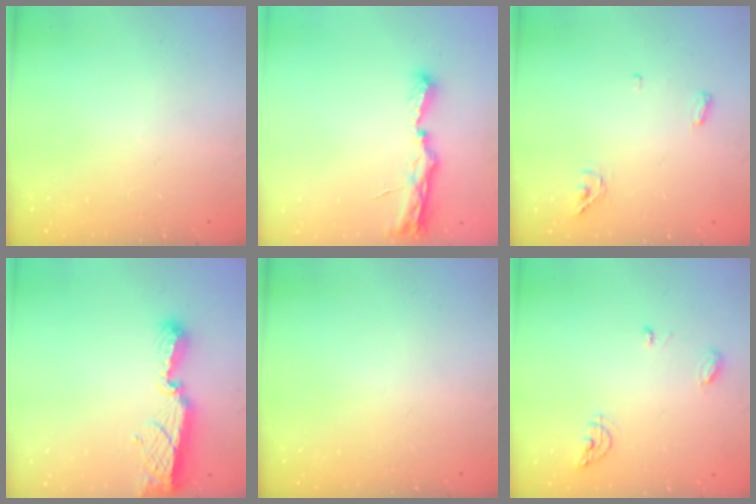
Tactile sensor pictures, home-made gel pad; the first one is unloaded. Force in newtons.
{"total": 8.0, "press": 8.0, "slide": 0.7}
{"total": 4.4, "press": 4.3, "slide": 0.9}
{"total": 10.8, "press": 10.5, "slide": 2.5}
{"total": 0.0}
{"total": 6.7, "press": 6.7, "slide": 0.3}